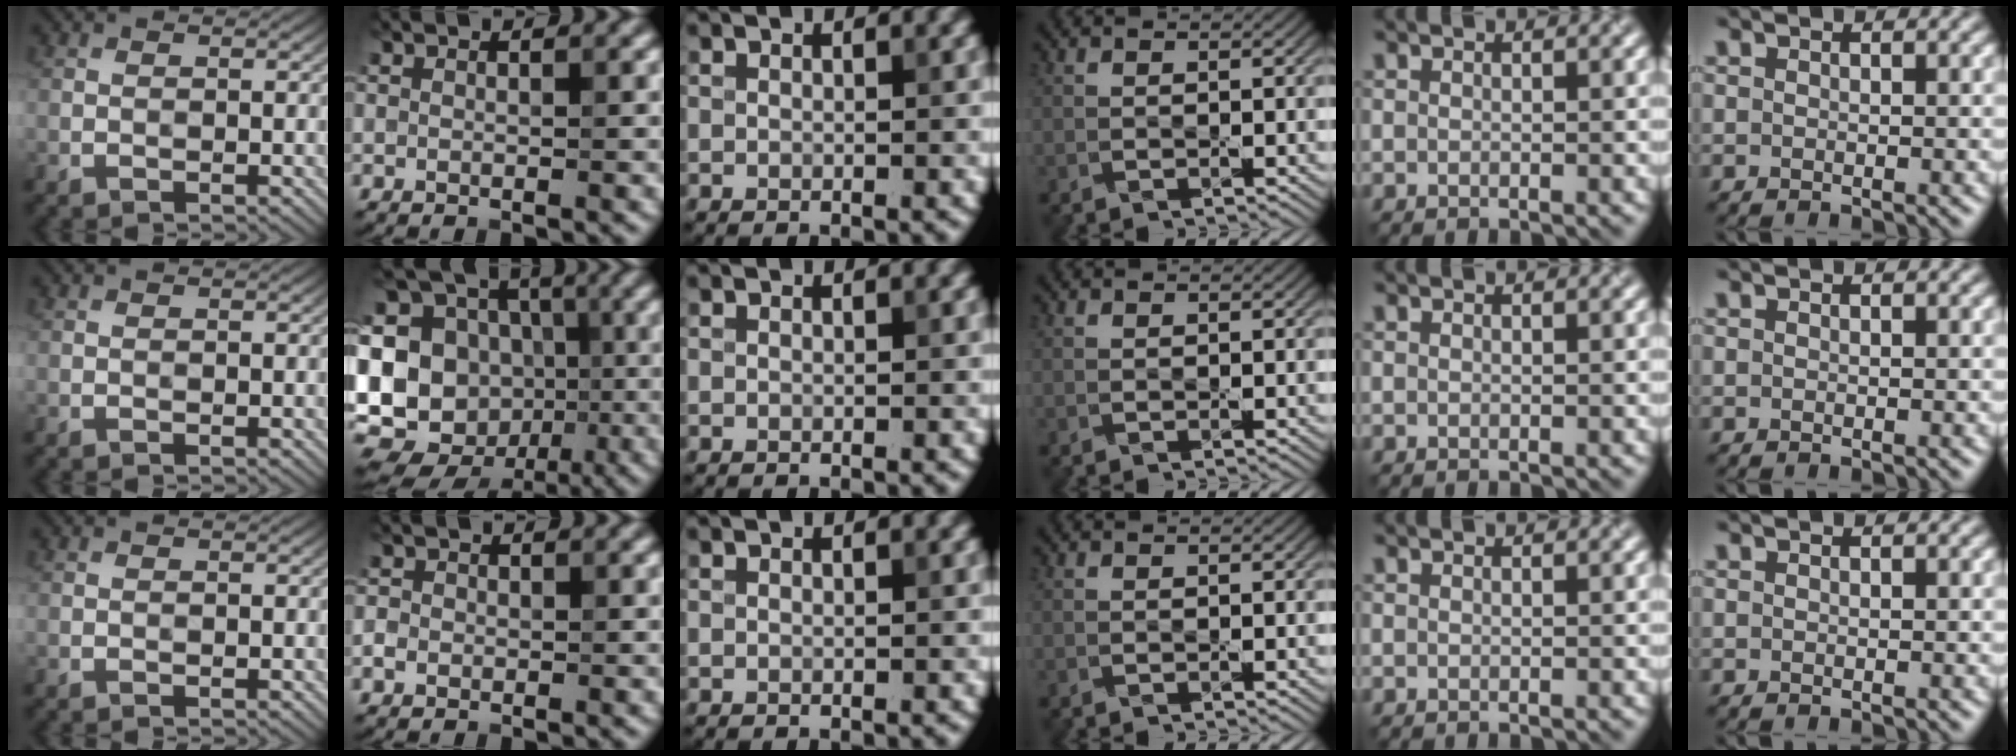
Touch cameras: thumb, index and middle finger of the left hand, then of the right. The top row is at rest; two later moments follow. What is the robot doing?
{"motion": "press", "object": "sticker"}